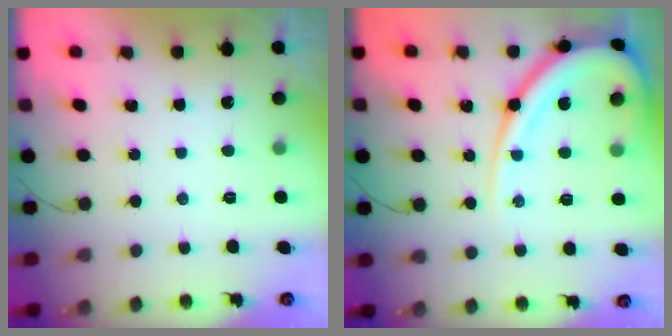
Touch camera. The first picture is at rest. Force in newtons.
{"total": 16.1, "press": 16.0, "slide": 1.8}